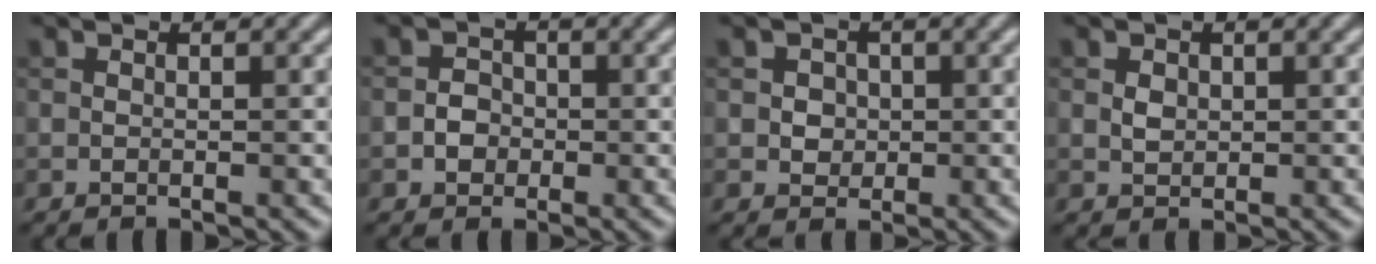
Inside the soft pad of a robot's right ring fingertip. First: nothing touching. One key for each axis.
{"total": 1.7, "fx": -0.5, "fy": 1.5, "fz": 0.6, "tx": -0.001, "ty": 0.003, "tz": -0.015}
{"total": 1.7, "fx": 0.1, "fy": 1.6, "fz": 0.7, "tx": -0.002, "ty": 0.001, "tz": 0.002}
{"total": 1.1, "fx": 0.2, "fy": 0.9, "fz": 0.6, "tx": -0.012, "ty": 0.000, "tz": 0.005}